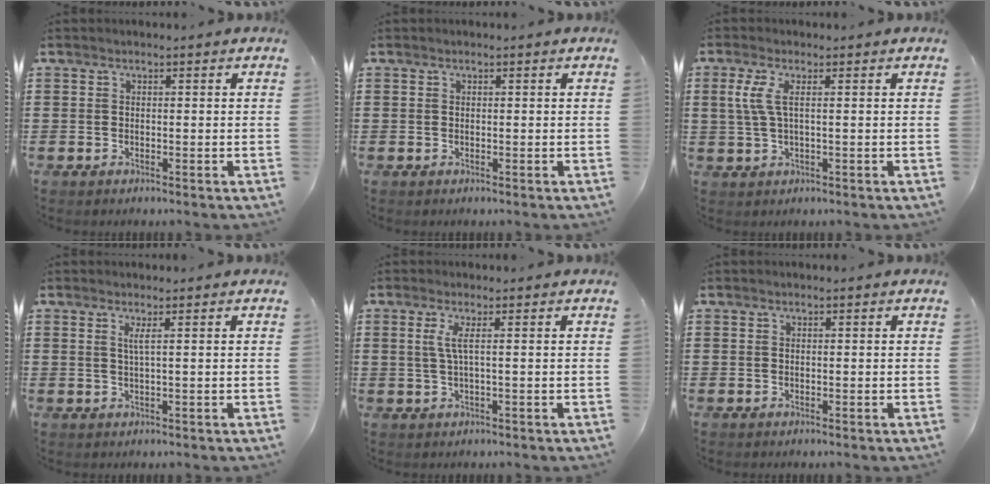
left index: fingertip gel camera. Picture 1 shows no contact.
{"total": 0.0}
{"total": 3.5, "force": [0.6, 0.8, 3.3], "torque": [-0.089, -0.007, 0.002]}
{"total": 1.7, "force": [0.5, -0.3, 1.6], "torque": [-0.032, -0.004, 0.008]}
{"total": 2.7, "force": [0.4, -0.1, 2.6], "torque": [-0.060, -0.007, 0.004]}
{"total": 0.0}